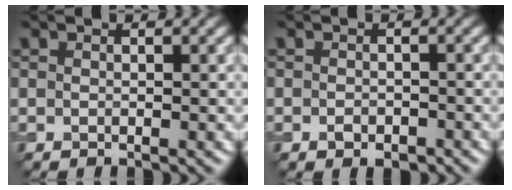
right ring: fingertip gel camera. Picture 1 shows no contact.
{"total": 1.5, "force": [-0.8, 0.9, 0.9], "torque": [-0.014, -0.002, -0.014]}